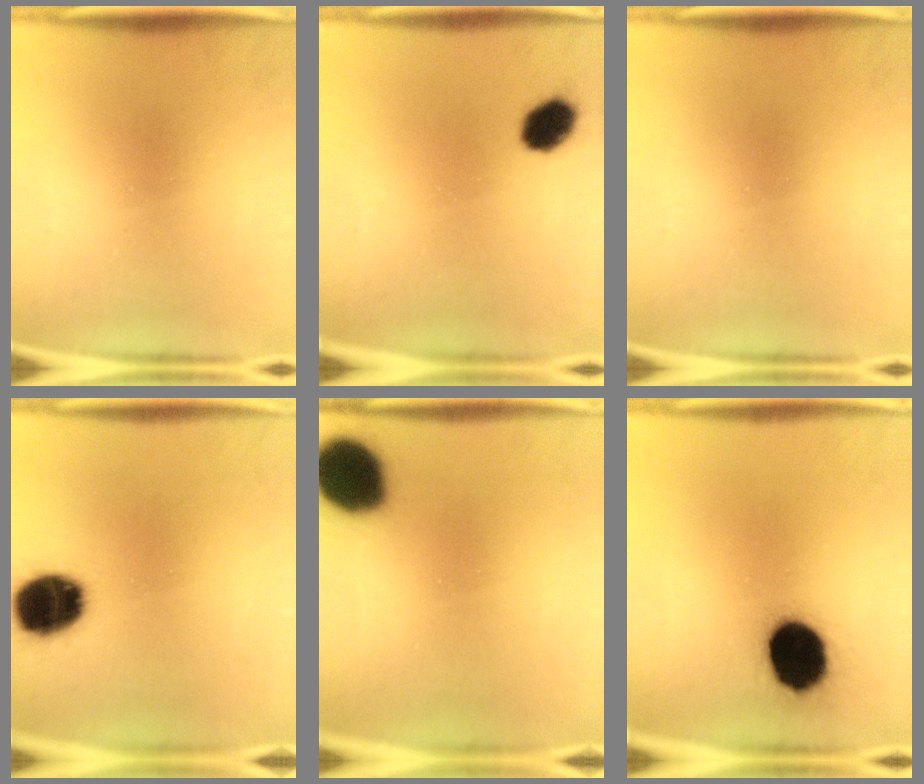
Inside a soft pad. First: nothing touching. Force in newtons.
{"total": 6.1}
{"total": 0.0}
{"total": 15.0}
{"total": 17.5}
{"total": 15.9}